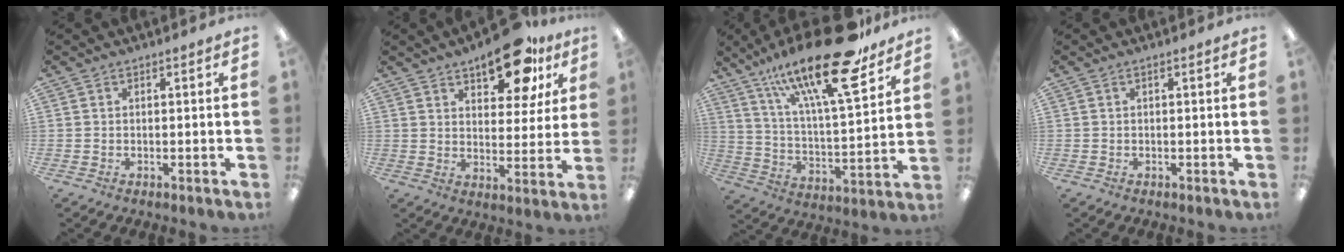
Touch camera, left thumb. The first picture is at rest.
{"total": 15.0, "force": [10.4, 6.8, 8.5], "torque": [-0.115, -0.050, 0.176]}
{"total": 24.8, "force": [17.1, 6.8, 16.7], "torque": [-0.263, -0.107, 0.278]}
{"total": 0.0}